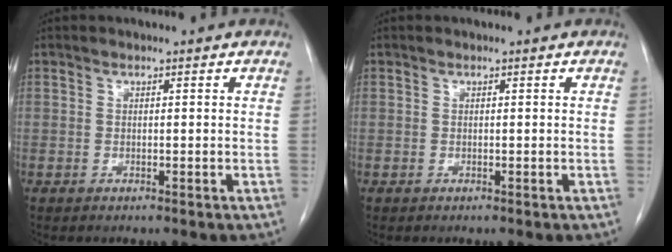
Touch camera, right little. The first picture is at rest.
{"total": 0.0}